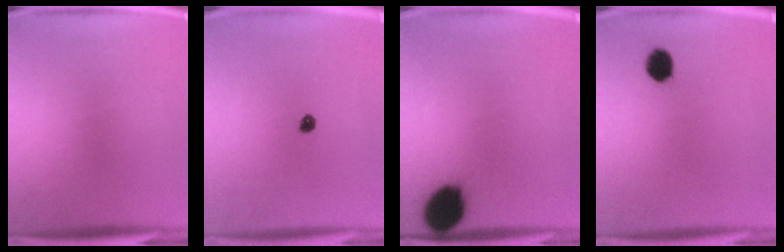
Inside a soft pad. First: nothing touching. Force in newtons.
{"total": 1.9}
{"total": 11.4}
{"total": 4.6}